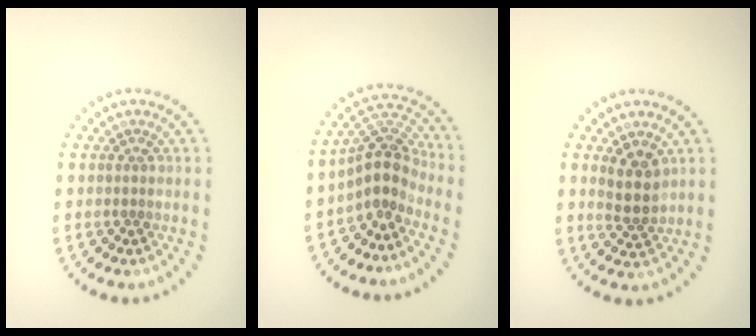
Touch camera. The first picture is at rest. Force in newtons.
{"total": 3.7, "press": 2.8, "slide": 2.5}
{"total": 2.5, "press": 2.3, "slide": 1.1}